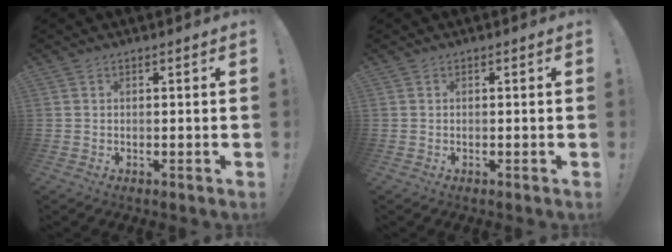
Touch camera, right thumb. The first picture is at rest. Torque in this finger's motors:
{"motor_torque": [-0.06, 0.01, 0.01, -0.01, 0.01]}